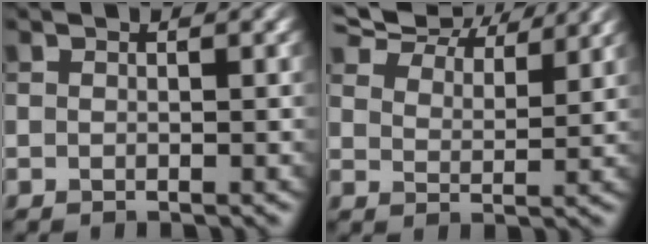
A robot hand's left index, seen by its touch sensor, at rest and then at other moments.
{"total": 10.3, "force": [8.6, 3.9, 4.1], "torque": [-0.096, 0.000, 0.144]}